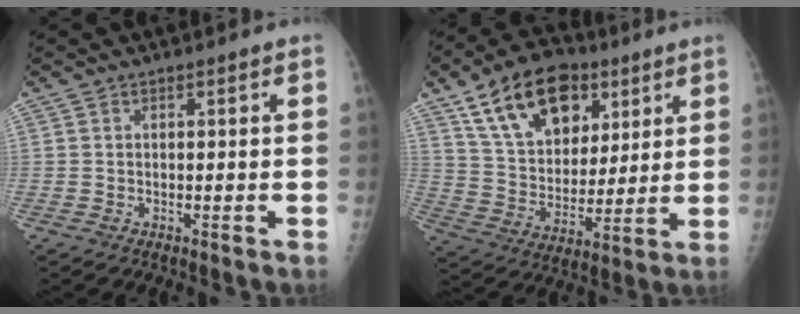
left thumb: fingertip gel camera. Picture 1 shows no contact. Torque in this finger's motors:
{"motor_torque": [1.63, 1.80, 1.03, -0.91, 0.35]}